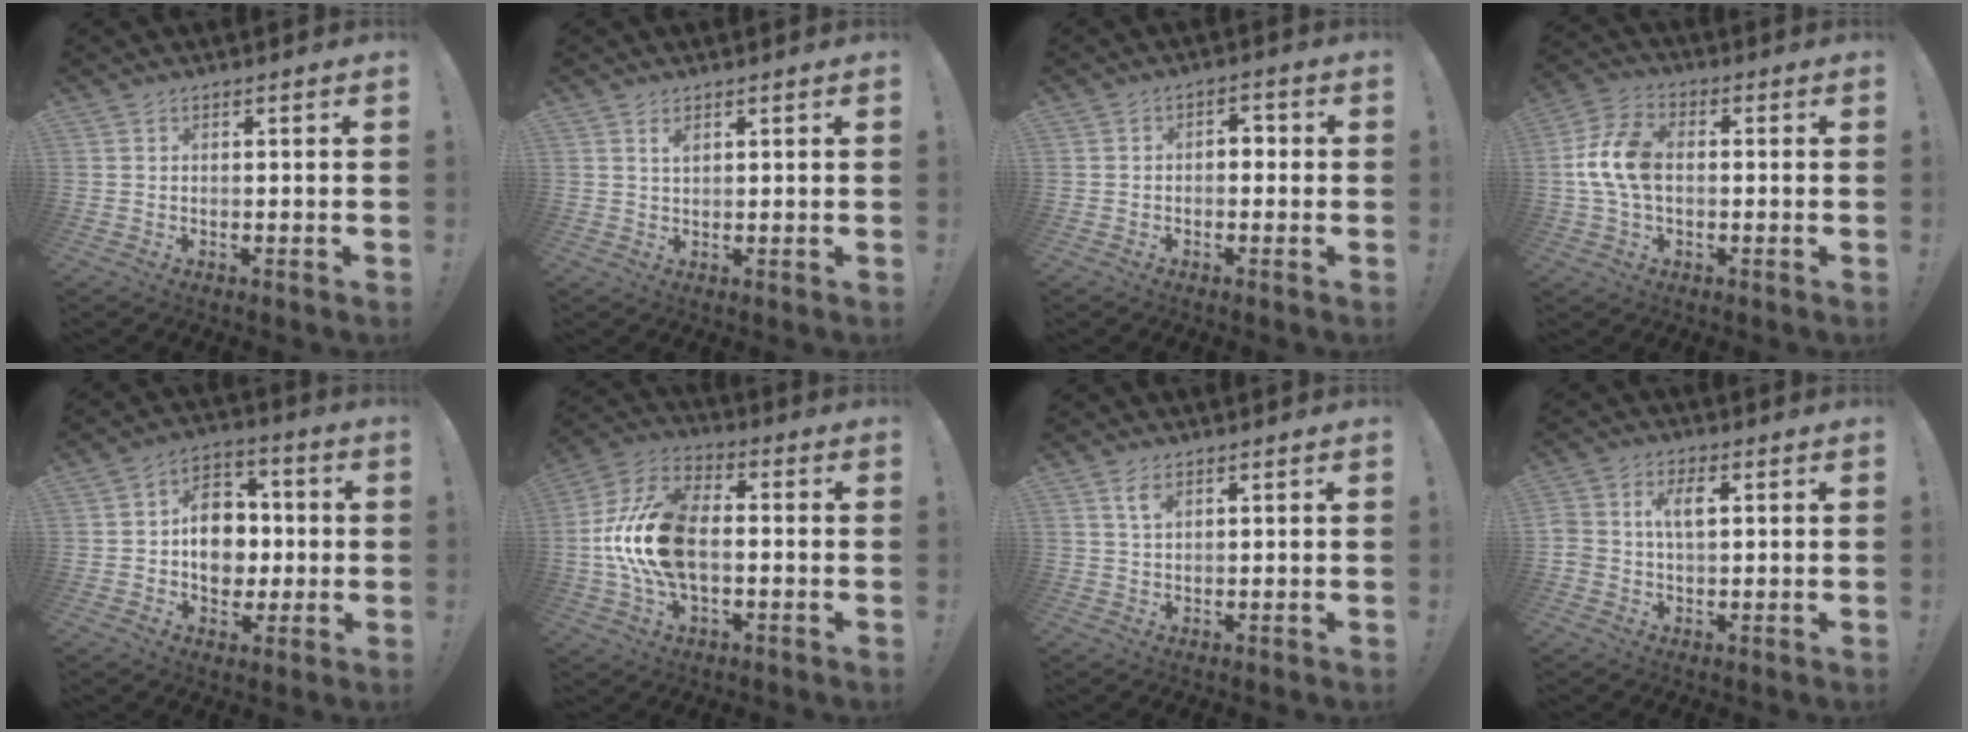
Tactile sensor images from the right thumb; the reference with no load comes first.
{"total": 1.2, "force": [0.8, 0.5, 0.8], "torque": [-0.014, 0.000, 0.014]}
{"total": 3.3, "force": [-1.1, 2.2, 2.2], "torque": [-0.036, 0.008, -0.023]}
{"total": 11.4, "force": [-0.1, 7.2, 8.9], "torque": [-0.180, 0.008, 0.003]}
{"total": 12.6, "force": [-0.4, 10.4, 7.1], "torque": [-0.102, 0.016, 0.003]}
{"total": 18.9, "force": [-1.2, 11.4, 15.0], "torque": [-0.291, 0.017, -0.016]}
{"total": 3.5, "force": [1.9, 1.5, 2.5], "torque": [-0.044, -0.003, 0.032]}
{"total": 5.7, "force": [0.9, 3.7, 4.3], "torque": [-0.074, 0.009, 0.013]}